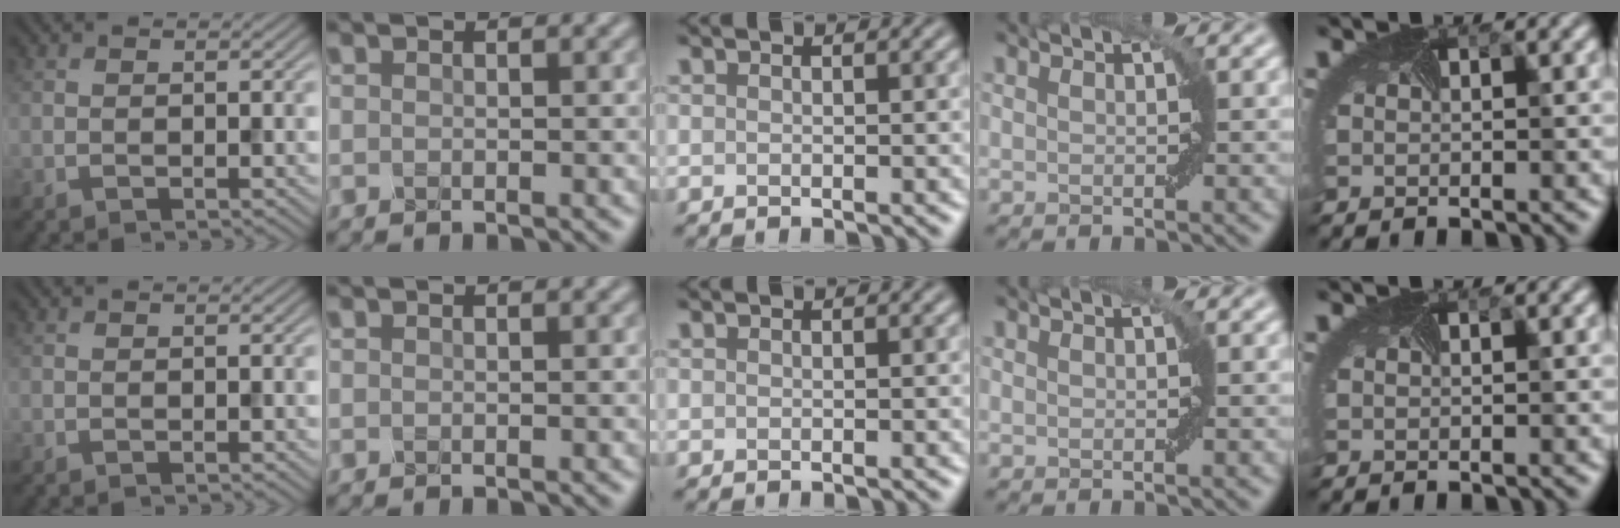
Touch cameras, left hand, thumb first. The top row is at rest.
{}